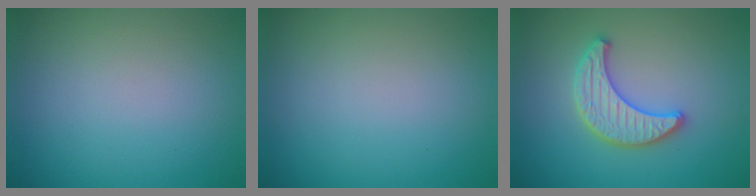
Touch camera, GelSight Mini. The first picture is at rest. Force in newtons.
{"total": 0.0}
{"total": 3.4, "press": 3.3, "slide": 0.7}